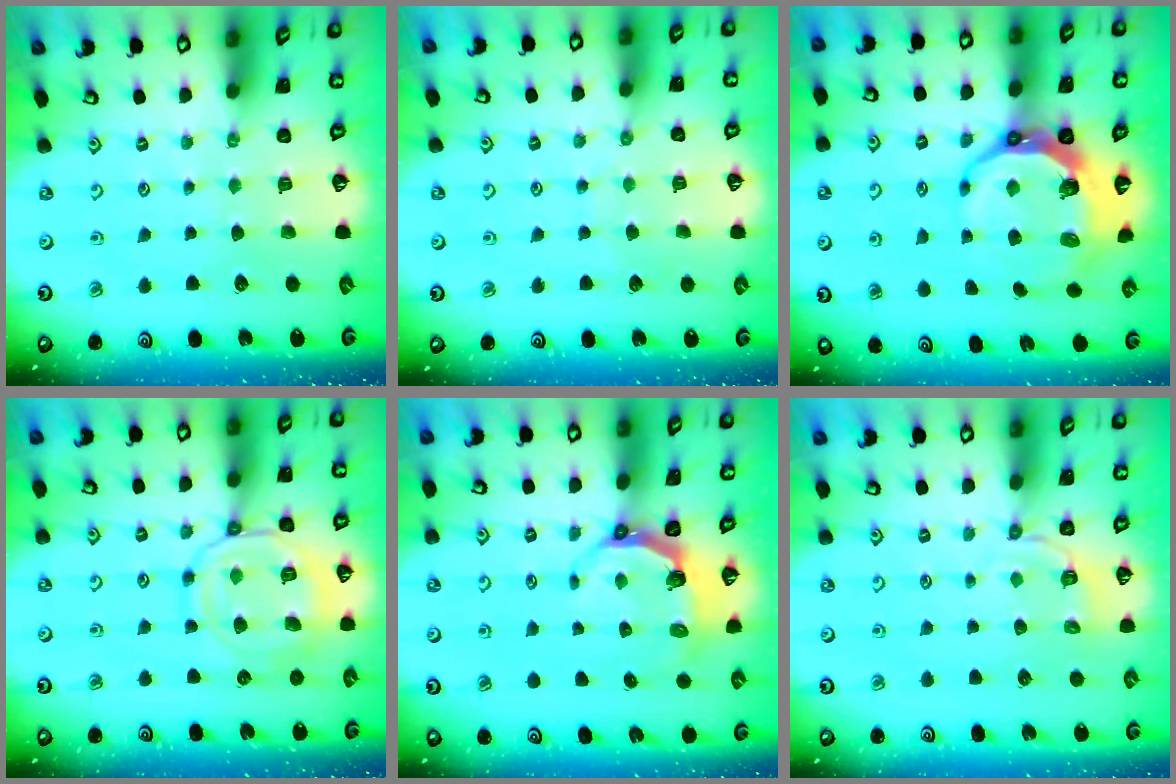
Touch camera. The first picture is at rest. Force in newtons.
{"total": 3.9, "press": 3.9, "slide": 0.4}
{"total": 12.1, "press": 11.2, "slide": 4.6}
{"total": 14.2, "press": 14.2, "slide": 1.5}
{"total": 4.8, "press": 3.3, "slide": 3.4}
{"total": 3.5, "press": 3.0, "slide": 1.8}